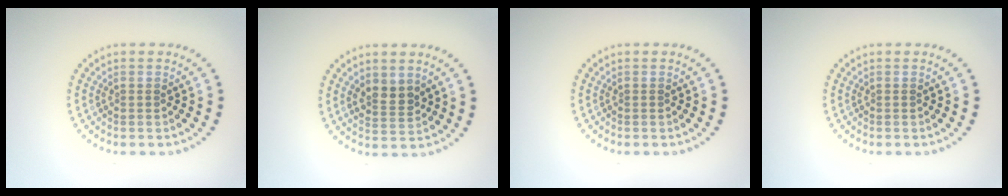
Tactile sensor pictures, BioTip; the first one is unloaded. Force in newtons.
{"total": 2.4, "press": 2.3, "slide": 0.9}
{"total": 0.0}
{"total": 0.0}